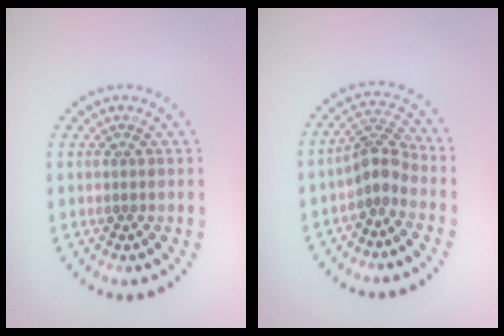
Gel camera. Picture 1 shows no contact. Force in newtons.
{"total": 2.7, "press": 2.1, "slide": 1.7}